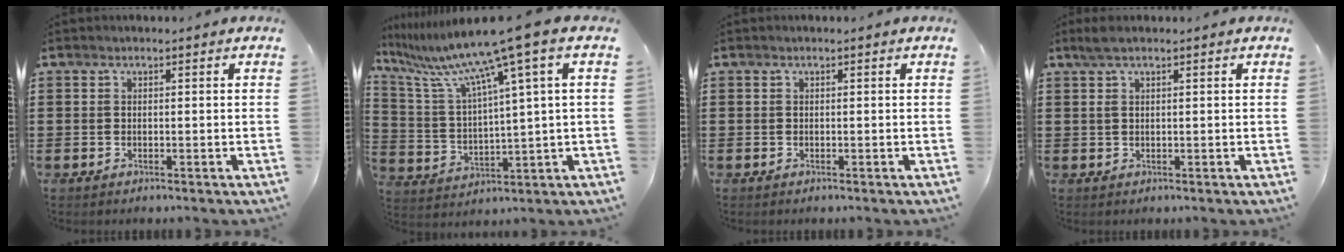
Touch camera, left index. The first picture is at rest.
{"total": 11.0, "force": [7.4, -0.5, 8.2], "torque": [-0.194, -0.045, 0.112]}
{"total": 0.0}
{"total": 1.9, "force": [0.8, 0.3, 1.8], "torque": [-0.036, 0.002, 0.014]}